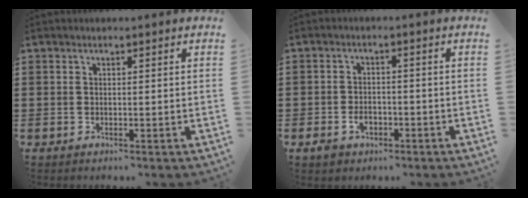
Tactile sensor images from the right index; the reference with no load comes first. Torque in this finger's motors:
{"motor_torque": [1.24, 0.17, 0.29, 0.07]}